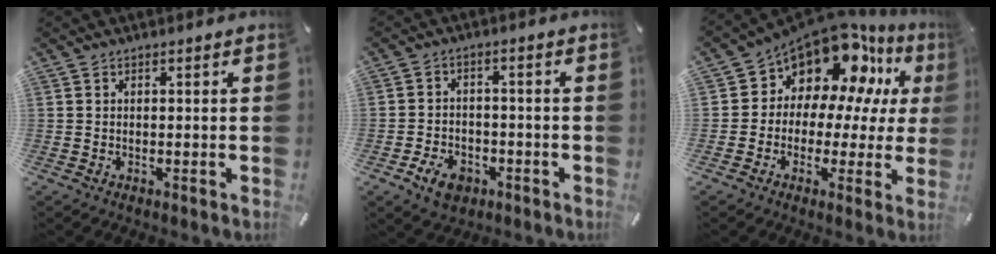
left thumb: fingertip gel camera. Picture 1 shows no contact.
{"total": 6.0, "force": [-3.2, 4.4, 2.6], "torque": [-0.057, 0.015, -0.058]}
{"total": 13.0, "force": [8.9, 7.7, 5.4], "torque": [-0.110, -0.082, 0.156]}